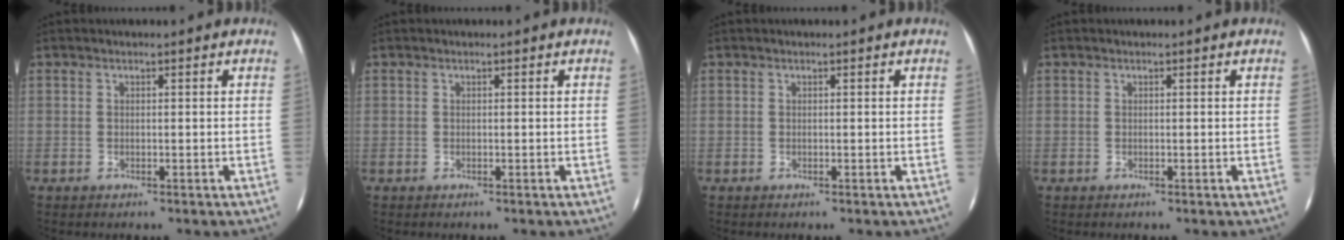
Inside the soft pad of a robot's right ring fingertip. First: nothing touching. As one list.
[{"total": 0.0}, {"total": 0.0}, {"total": 0.0}]